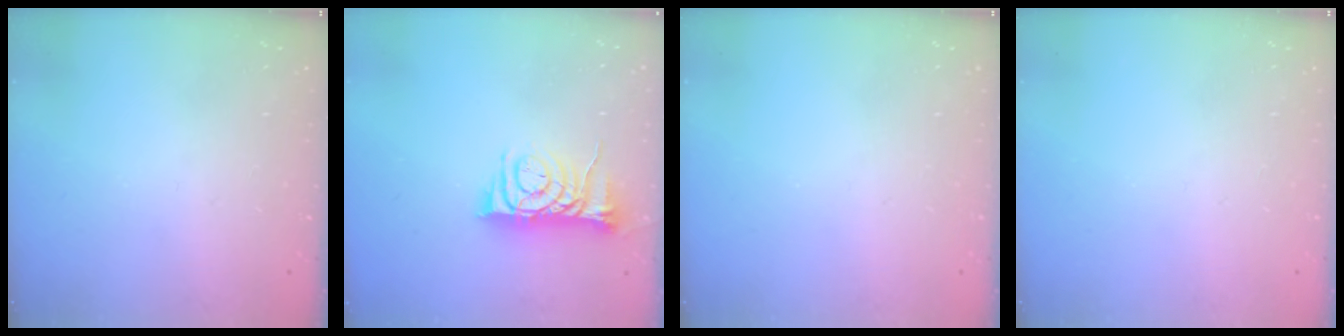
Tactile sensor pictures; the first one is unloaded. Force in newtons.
{"total": 8.0, "press": 8.0, "slide": 0.1}
{"total": 0.0}
{"total": 0.0}